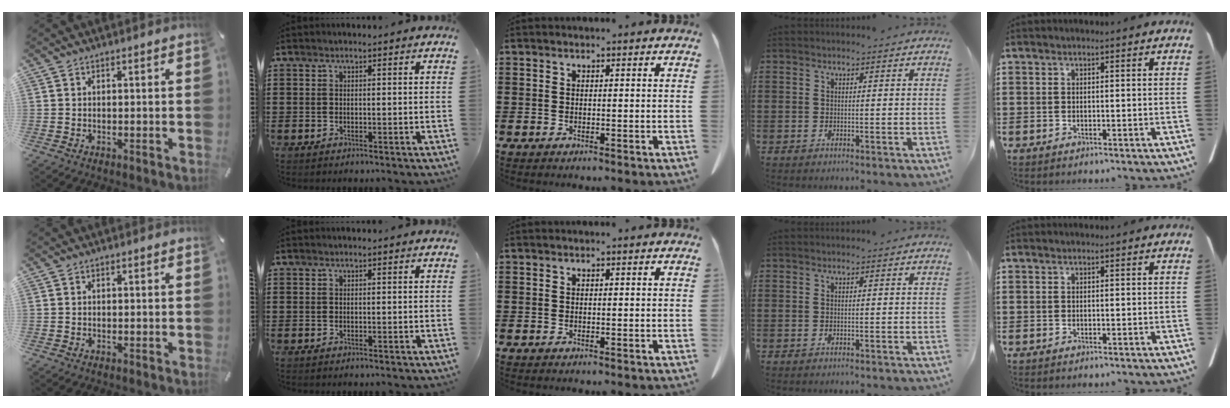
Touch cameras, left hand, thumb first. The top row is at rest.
{}